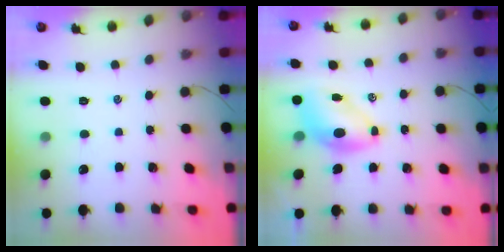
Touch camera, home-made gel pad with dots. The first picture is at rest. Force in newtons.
{"total": 6.9, "press": 6.7, "slide": 1.5}